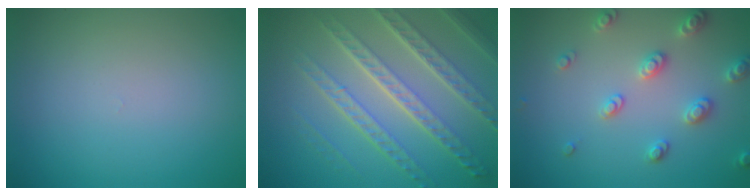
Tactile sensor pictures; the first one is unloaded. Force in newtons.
{"total": 7.1, "press": 5.0, "slide": 5.0}
{"total": 2.9, "press": 2.9, "slide": 0.5}